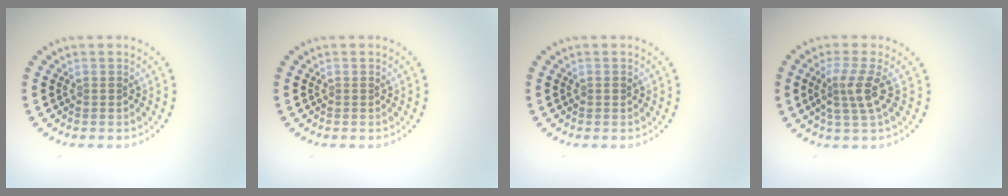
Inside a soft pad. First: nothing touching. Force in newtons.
{"total": 0.0}
{"total": 0.5, "press": 0.5, "slide": 0.1}
{"total": 3.0, "press": 2.3, "slide": 1.9}